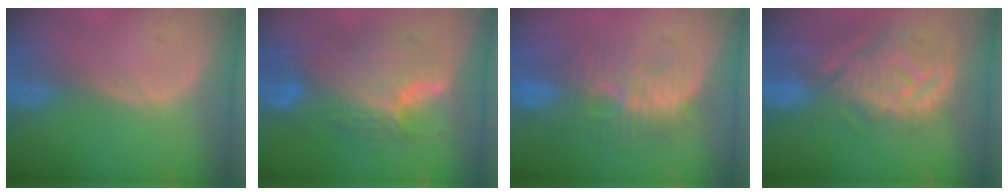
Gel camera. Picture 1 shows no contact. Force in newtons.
{"total": 11.4, "press": 11.4, "slide": 1.1}
{"total": 9.0, "press": 8.9, "slide": 1.7}
{"total": 12.3, "press": 11.0, "slide": 5.5}